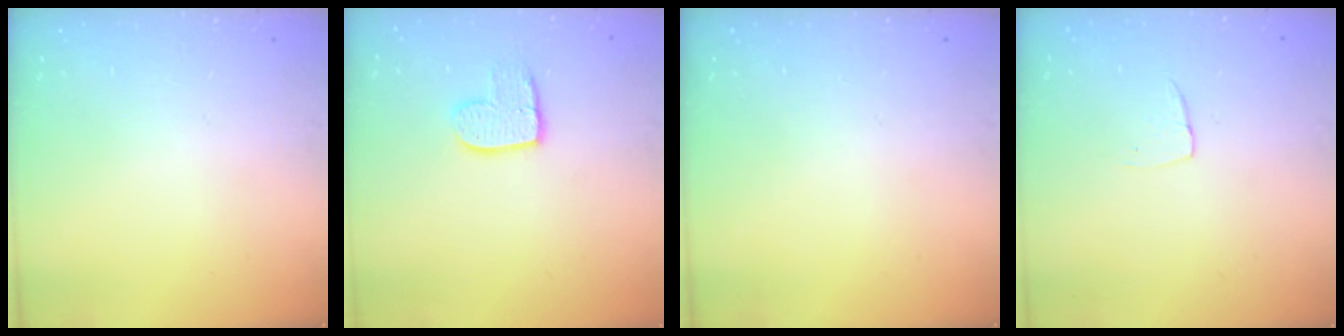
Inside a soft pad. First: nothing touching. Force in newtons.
{"total": 9.1, "press": 9.0, "slide": 0.7}
{"total": 0.0}
{"total": 4.0, "press": 4.0, "slide": 0.2}